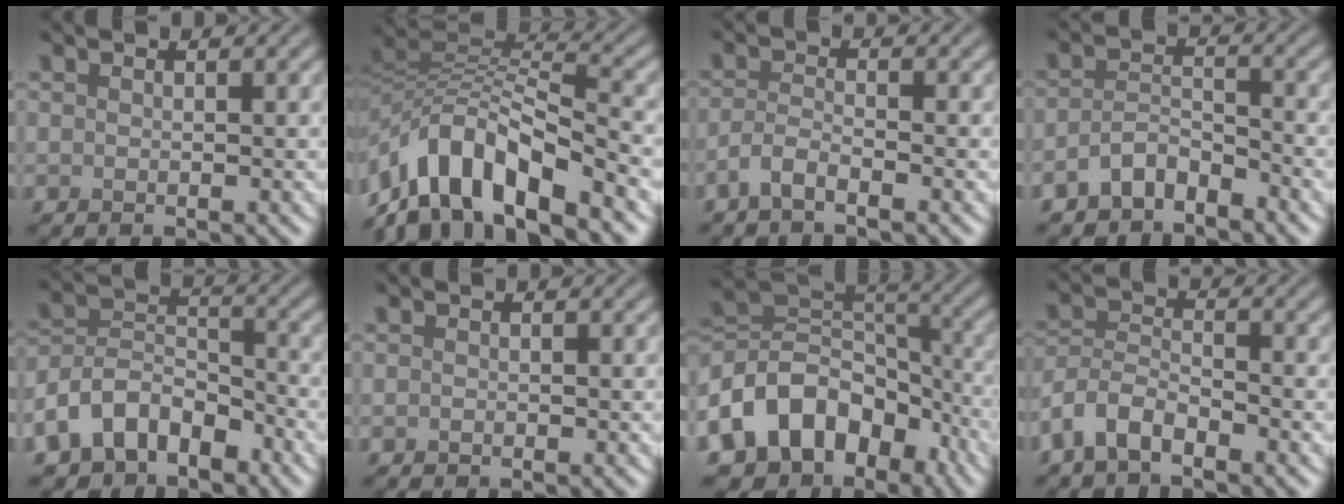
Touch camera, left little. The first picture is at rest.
{"total": 8.9, "force": [-5.0, 3.5, 6.5], "torque": [-0.105, 0.010, -0.101]}
{"total": 1.9, "force": [-1.4, 0.4, 1.2], "torque": [-0.030, 0.003, -0.037]}
{"total": 3.2, "force": [-2.5, 1.4, 1.5], "torque": [-0.029, 0.008, -0.052]}
{"total": 7.3, "force": [-4.6, 4.6, 3.3], "torque": [-0.052, 0.001, -0.100]}
{"total": 0.0}
{"total": 12.1, "force": [-5.9, 8.7, 6.1], "torque": [-0.117, 0.007, -0.108]}
{"total": 3.9, "force": [-2.8, 1.7, 2.2], "torque": [-0.043, 0.002, -0.067]}